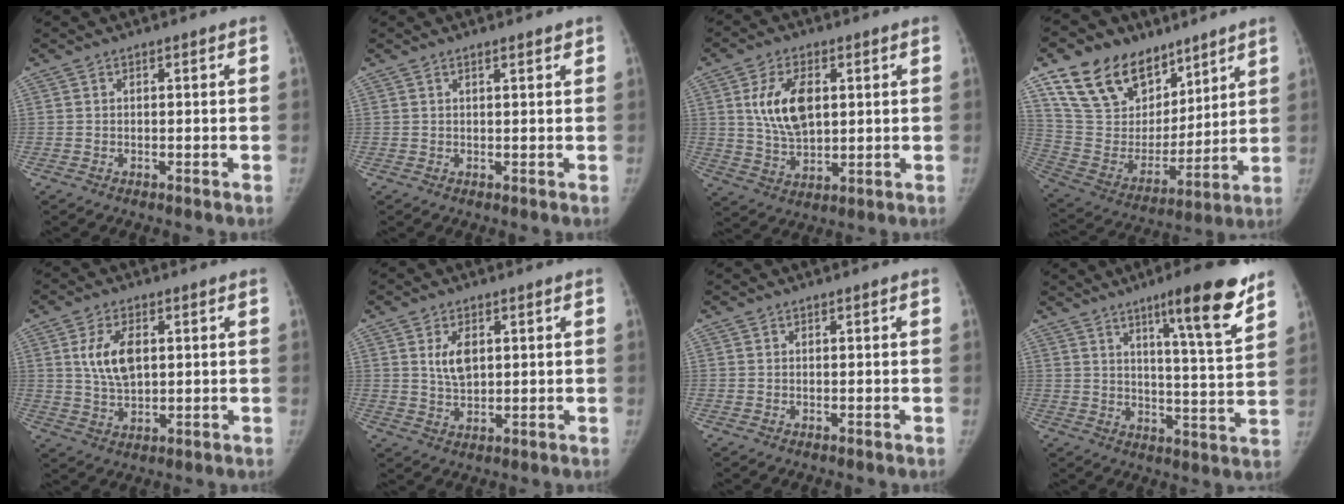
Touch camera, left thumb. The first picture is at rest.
{"total": 1.5, "force": [1.2, 0.1, 0.8], "torque": [-0.007, -0.004, 0.020]}
{"total": 10.7, "force": [2.7, 5.9, 8.5], "torque": [-0.141, -0.013, 0.057]}
{"total": 21.4, "force": [13.9, 13.4, 9.2], "torque": [-0.123, -0.052, 0.264]}
{"total": 7.8, "force": [2.0, 4.2, 6.3], "torque": [-0.110, -0.011, 0.045]}
{"total": 5.1, "force": [1.7, 2.8, 3.8], "torque": [-0.057, -0.015, 0.039]}
{"total": 0.0}
{"total": 14.9, "force": [9.5, 1.5, 11.4], "torque": [-0.146, -0.057, 0.142]}